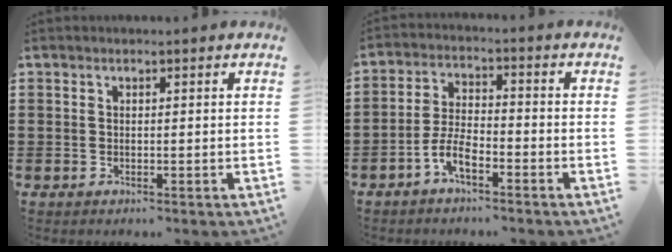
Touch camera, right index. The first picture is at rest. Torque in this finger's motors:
{"motor_torque": [1.11, 1.03, 0.39, 0.11]}